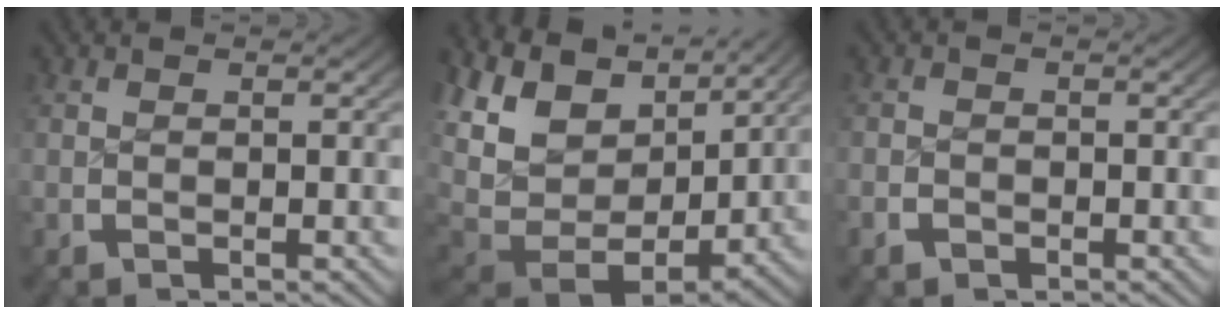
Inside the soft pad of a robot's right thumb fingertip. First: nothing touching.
{"total": 13.2, "force": [0.7, 9.1, 9.5], "torque": [-0.231, -0.050, 0.031]}
{"total": 1.3, "force": [-1.0, 0.9, 0.1], "torque": [-0.002, -0.004, -0.020]}